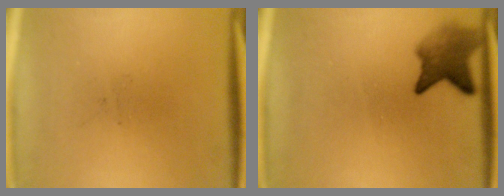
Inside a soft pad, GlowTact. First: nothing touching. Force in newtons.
{"total": 5.0}